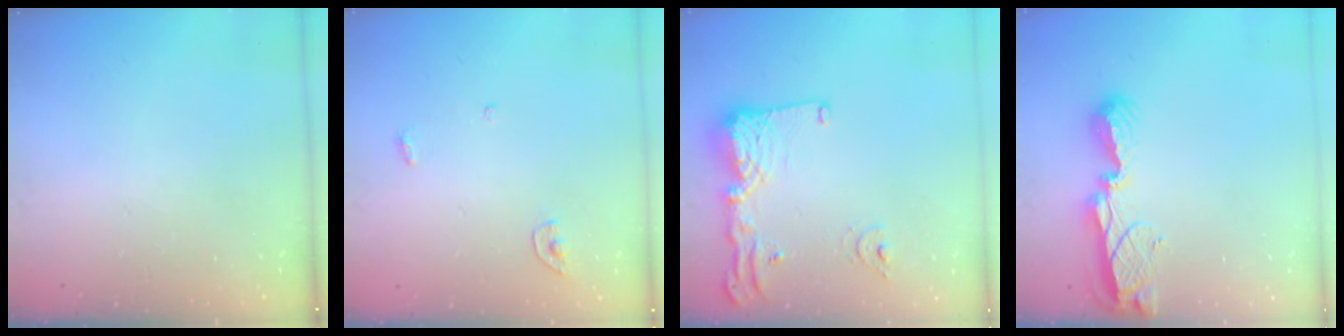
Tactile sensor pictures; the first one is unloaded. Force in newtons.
{"total": 3.4, "press": 3.4, "slide": 0.3}
{"total": 15.0, "press": 14.9, "slide": 1.6}
{"total": 8.1, "press": 8.1, "slide": 0.7}